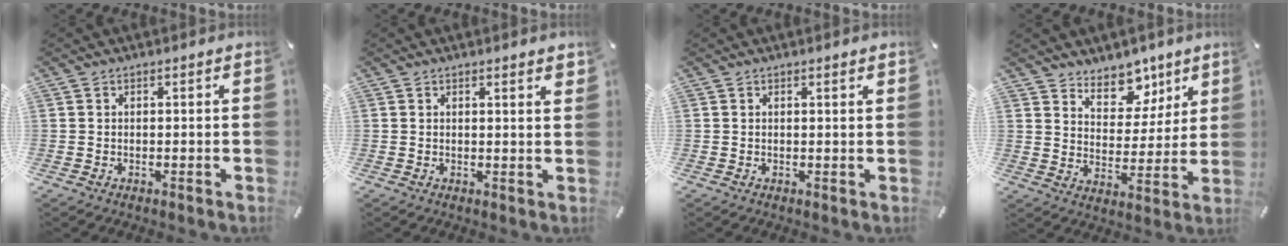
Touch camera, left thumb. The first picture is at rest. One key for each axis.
{"total": 1.6, "fx": 1.2, "fy": 0.0, "fz": 0.9, "tx": -0.012, "ty": -0.003, "tz": 0.020}
{"total": 0.8, "fx": 0.6, "fy": 0.0, "fz": 0.6, "tx": -0.011, "ty": -0.001, "tz": 0.011}
{"total": 9.6, "fx": 7.1, "fy": 6.2, "fz": 1.5, "tx": -0.009, "ty": -0.069, "tz": 0.128}